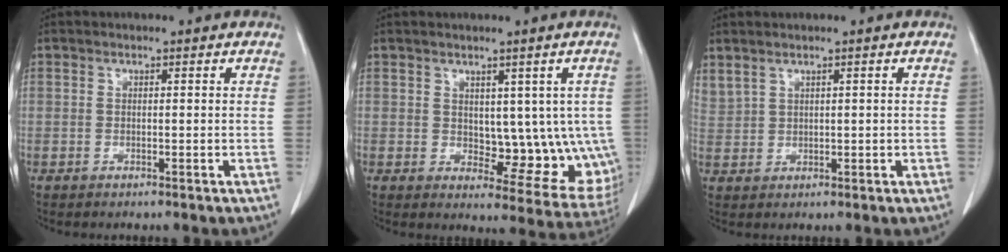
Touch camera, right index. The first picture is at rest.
{"total": 10.4, "force": [0.5, 5.7, 8.7], "torque": [-0.086, 0.003, 0.026]}
{"total": 3.3, "force": [2.1, 1.9, 1.6], "torque": [-0.047, 0.016, 0.065]}